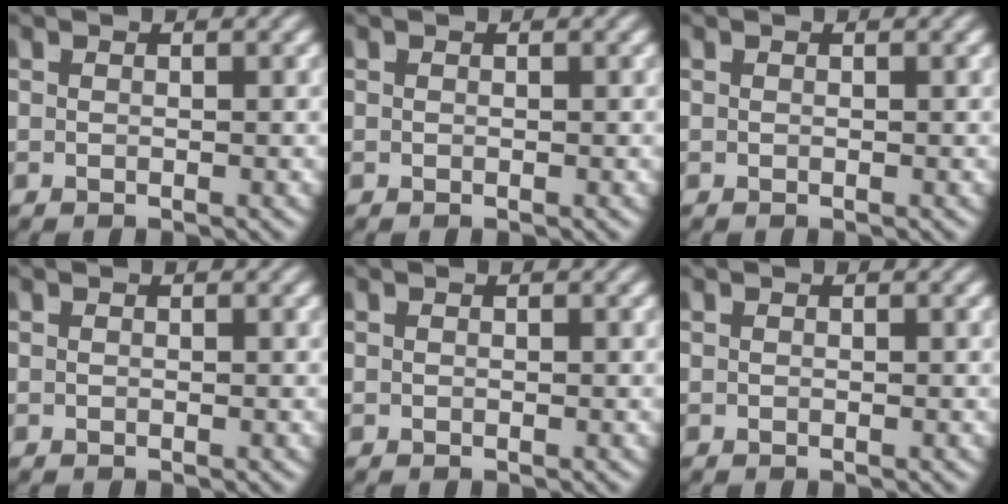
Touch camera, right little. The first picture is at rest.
{"total": 0.0}
{"total": 0.0}
{"total": 0.0}
{"total": 0.0}
{"total": 0.0}